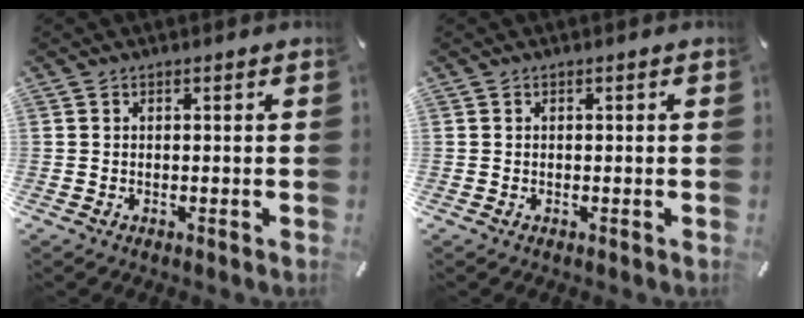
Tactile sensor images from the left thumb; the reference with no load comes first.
{"total": 0.0}